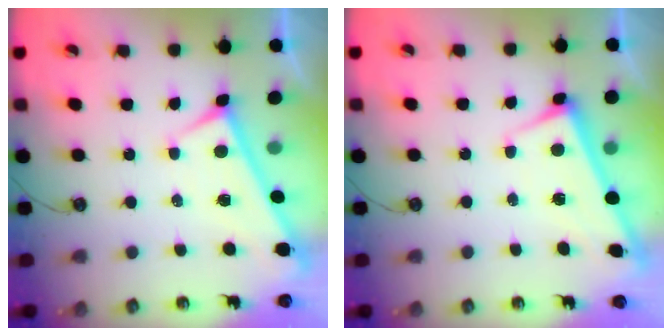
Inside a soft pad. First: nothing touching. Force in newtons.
{"total": 2.8, "press": 2.7, "slide": 0.5}